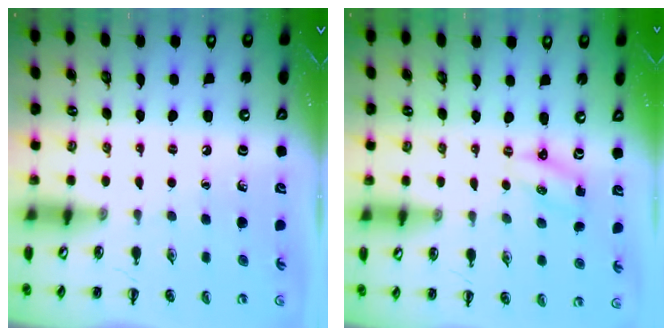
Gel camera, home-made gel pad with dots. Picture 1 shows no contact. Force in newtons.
{"total": 2.3, "press": 2.2, "slide": 0.7}